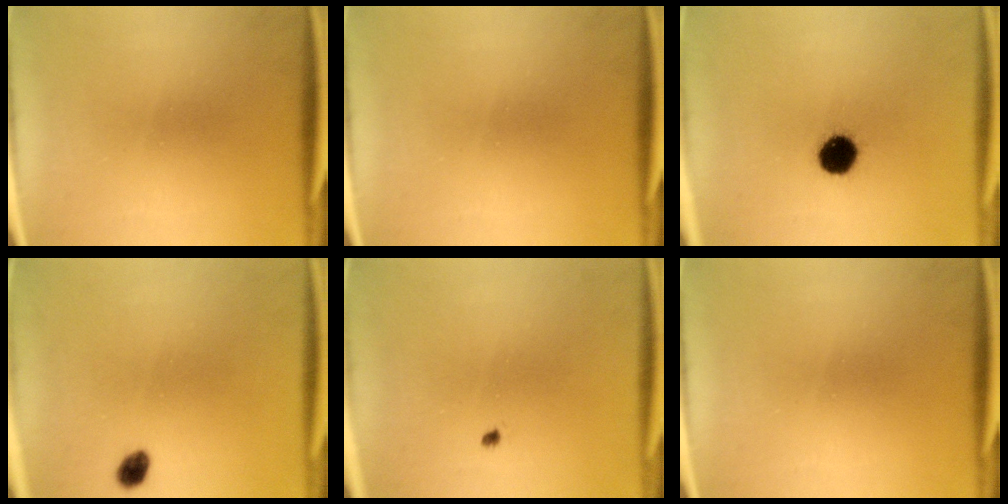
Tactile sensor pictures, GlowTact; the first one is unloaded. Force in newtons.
{"total": 0.0}
{"total": 8.3}
{"total": 2.2}
{"total": 0.6}
{"total": 0.0}